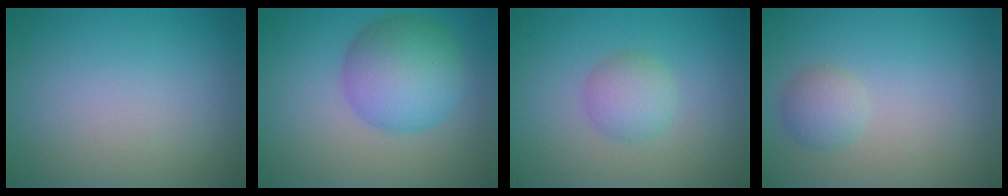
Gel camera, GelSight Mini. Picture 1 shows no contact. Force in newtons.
{"total": 6.5, "press": 6.5, "slide": 0.2}
{"total": 2.4, "press": 2.4, "slide": 0.1}
{"total": 1.8, "press": 1.8, "slide": 0.1}